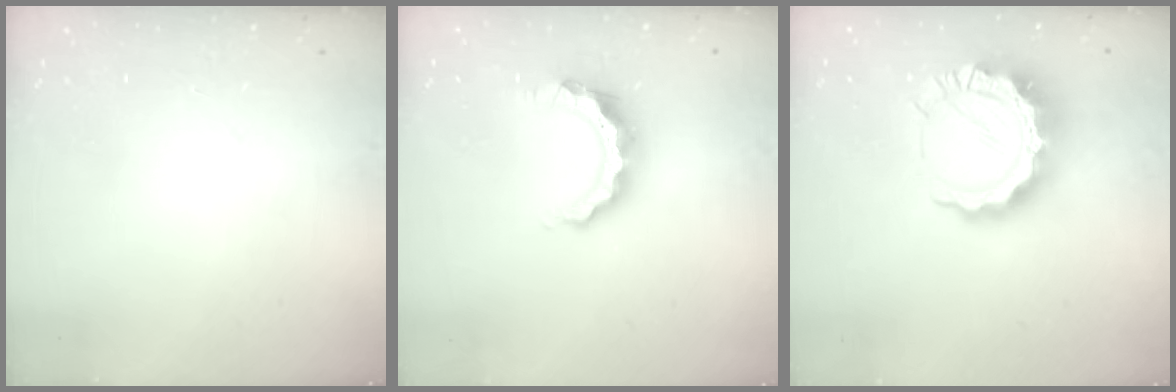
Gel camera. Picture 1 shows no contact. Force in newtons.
{"total": 8.4, "press": 8.3, "slide": 0.8}
{"total": 19.3, "press": 19.2, "slide": 1.8}